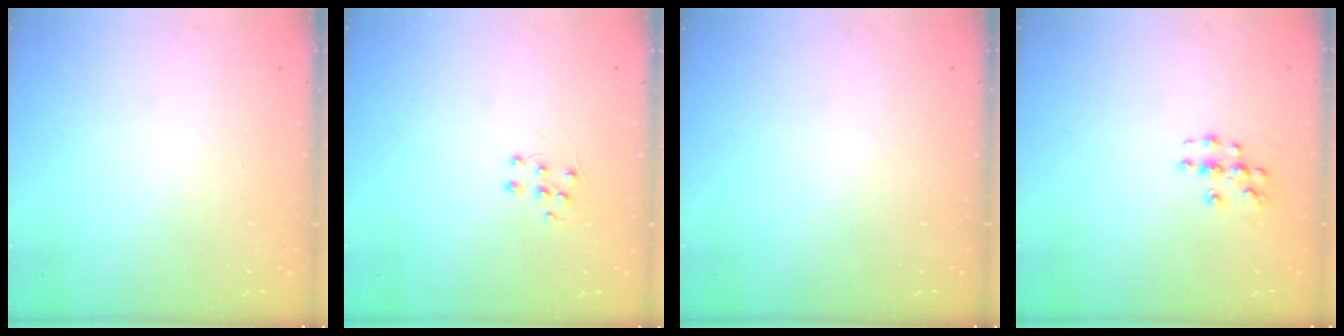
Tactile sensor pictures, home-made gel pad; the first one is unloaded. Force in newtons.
{"total": 4.9, "press": 4.9, "slide": 0.4}
{"total": 0.0}
{"total": 5.4, "press": 5.4, "slide": 0.5}